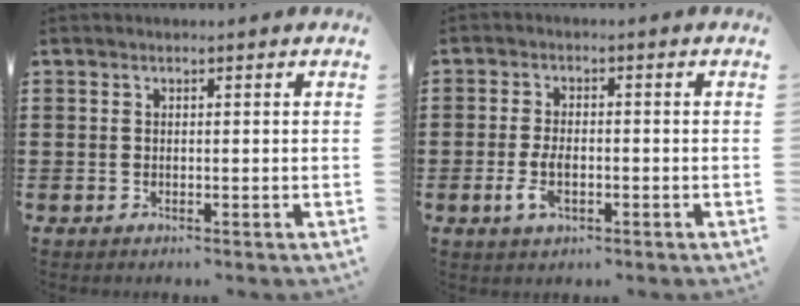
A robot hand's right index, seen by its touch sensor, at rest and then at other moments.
{"total": 4.1, "force": [-1.3, 2.0, 3.3], "torque": [-0.080, -0.004, -0.028]}